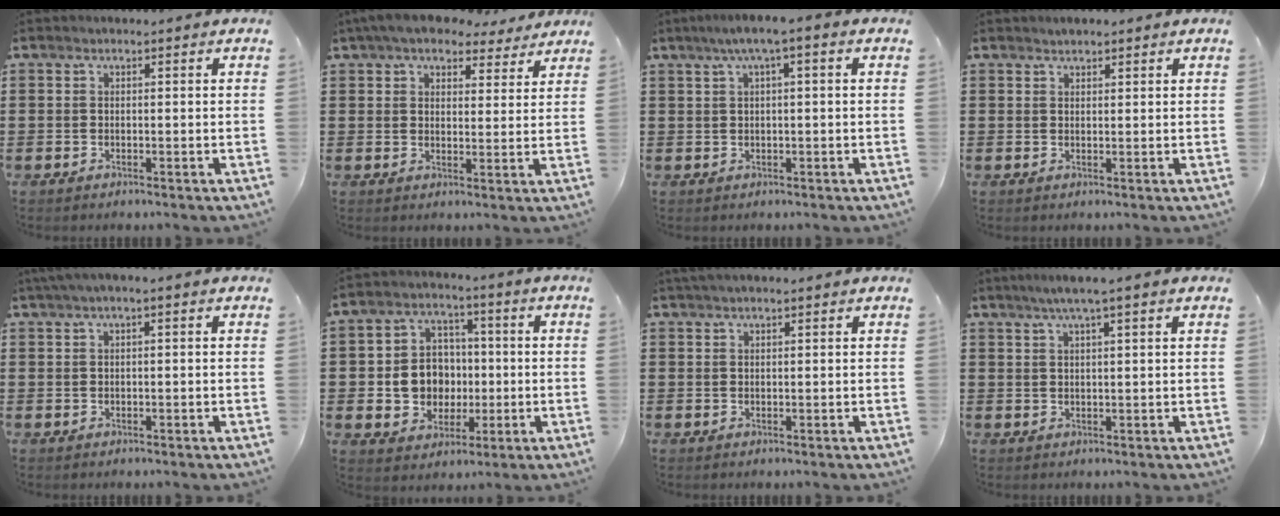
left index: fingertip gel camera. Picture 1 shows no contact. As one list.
[{"total": 6.6, "force": [5.8, 2.0, 2.4], "torque": [-0.067, -0.007, 0.108]}, {"total": 3.1, "force": [0.3, 0.2, 3.0], "torque": [-0.055, 0.004, 0.000]}, {"total": 1.0, "force": [1.0, 0.2, 0.0], "torque": [-0.001, 0.002, 0.020]}, {"total": 1.4, "force": [0.1, 0.0, 1.4], "torque": [-0.022, -0.003, 0.002]}, {"total": 7.6, "force": [-0.5, 7.0, 3.0], "torque": [-0.063, 0.015, -0.006]}, {"total": 1.2, "force": [0.9, 0.2, 0.8], "torque": [-0.016, 0.001, 0.017]}, {"total": 3.2, "force": [2.0, -0.3, 2.6], "torque": [-0.052, 0.003, 0.034]}]